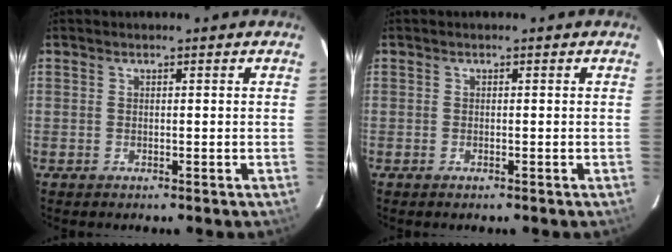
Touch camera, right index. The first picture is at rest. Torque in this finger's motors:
{"motor_torque": [-0.06, -0.02, 0.13, 0.01]}